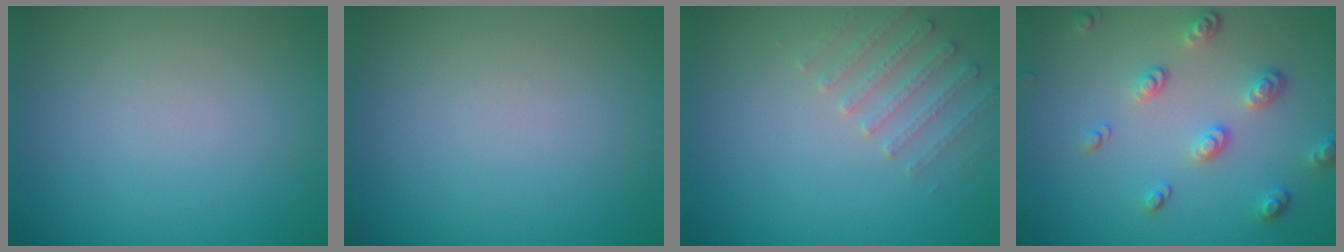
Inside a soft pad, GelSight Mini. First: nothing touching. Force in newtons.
{"total": 0.0}
{"total": 2.3, "press": 2.2, "slide": 0.6}
{"total": 3.3, "press": 2.6, "slide": 1.9}